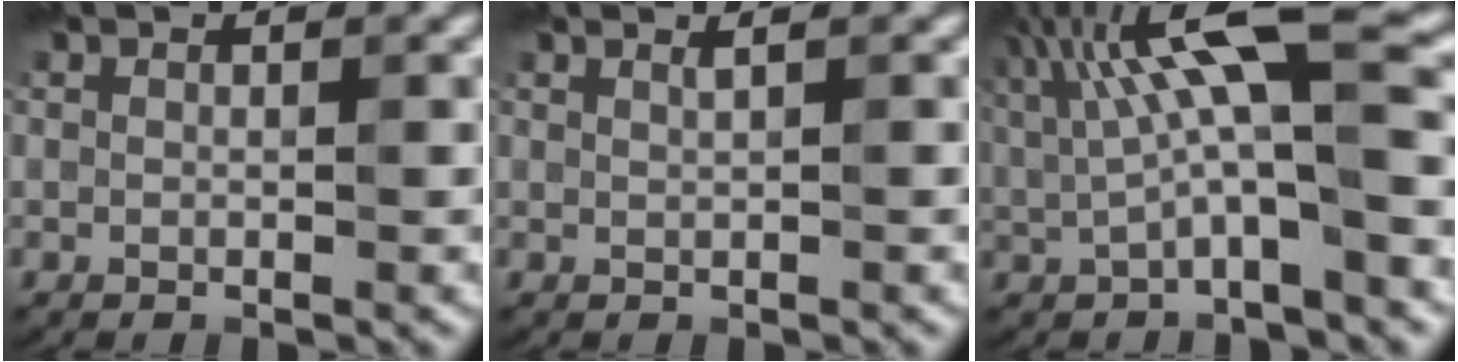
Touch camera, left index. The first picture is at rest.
{"total": 0.6, "force": [0.6, -0.1, -0.1], "torque": [0.002, 0.004, 0.009]}
{"total": 7.2, "force": [1.3, 1.1, 7.0], "torque": [-0.151, -0.003, 0.050]}